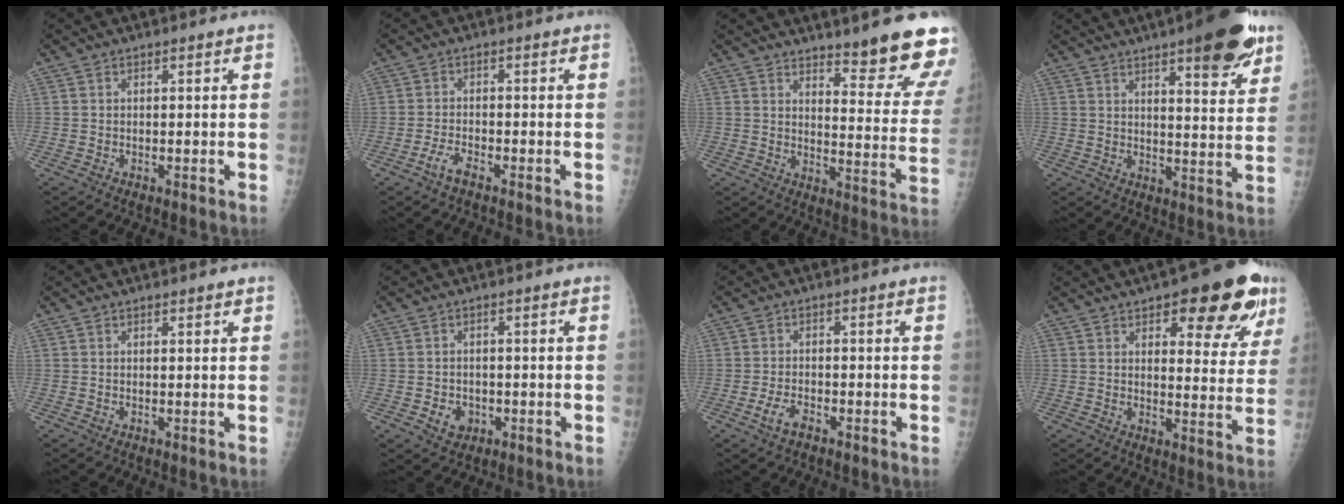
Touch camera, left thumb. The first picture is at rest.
{"total": 2.7, "force": [-1.9, 0.7, 1.8], "torque": [-0.045, 0.009, -0.039]}
{"total": 16.4, "force": [13.3, 2.8, 9.2], "torque": [-0.087, -0.112, 0.167]}
{"total": 14.9, "force": [9.3, 3.8, 11.1], "torque": [-0.121, -0.044, 0.129]}
{"total": 0.9, "force": [0.8, 0.2, 0.5], "torque": [-0.007, -0.005, 0.012]}
{"total": 3.2, "force": [-0.9, 2.7, 1.5], "torque": [-0.013, 0.003, -0.006]}
{"total": 3.1, "force": [-1.8, 1.4, 2.2], "torque": [-0.048, 0.009, -0.033]}
{"total": 16.8, "force": [9.3, 6.4, 12.5], "torque": [-0.109, -0.036, 0.118]}